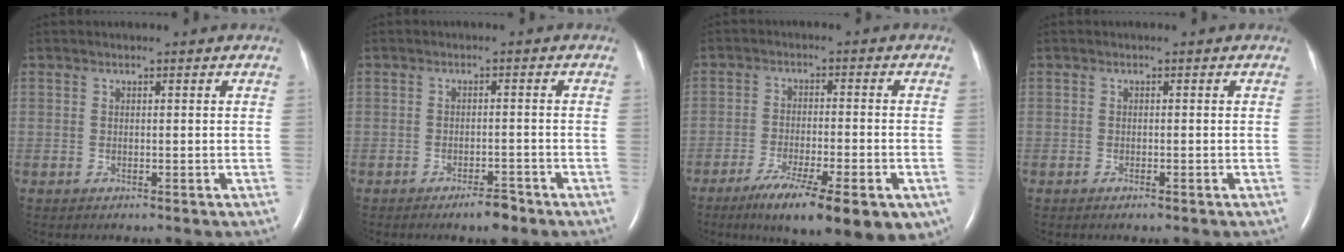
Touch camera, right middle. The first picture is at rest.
{"total": 2.8, "force": [-2.2, 0.6, 1.6], "torque": [-0.026, 0.000, -0.034]}
{"total": 15.1, "force": [-8.9, 3.2, 11.7], "torque": [-0.142, -0.026, -0.135]}
{"total": 0.7, "force": [-0.5, 0.1, 0.5], "torque": [-0.012, -0.002, -0.006]}